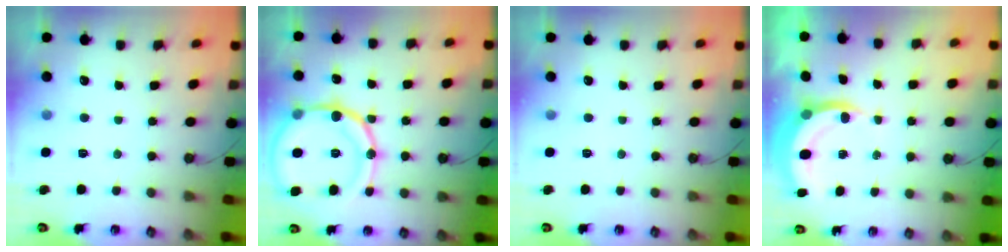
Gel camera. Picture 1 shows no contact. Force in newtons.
{"total": 19.5, "press": 19.4, "slide": 2.1}
{"total": 0.0}
{"total": 5.1, "press": 5.0, "slide": 0.6}